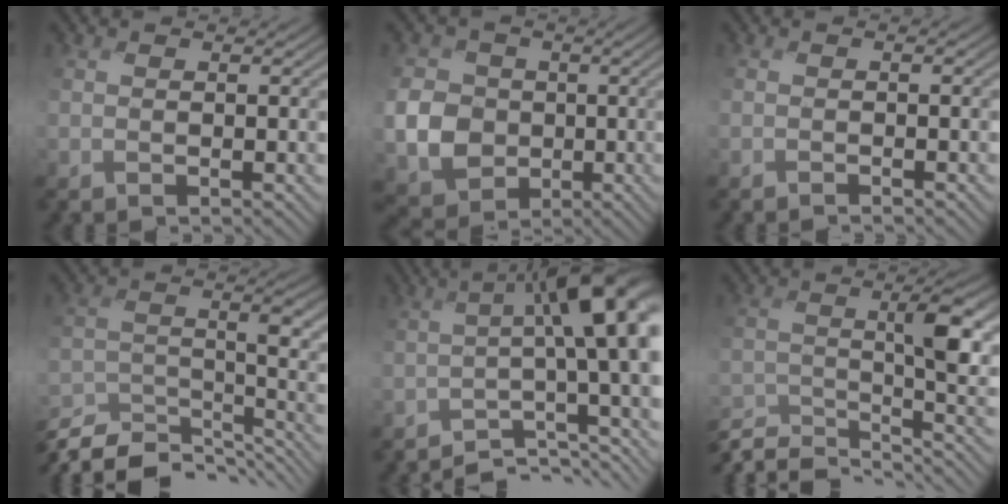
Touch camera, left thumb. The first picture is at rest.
{"total": 8.7, "force": [-1.4, 7.8, 3.4], "torque": [-0.111, -0.028, -0.041]}
{"total": 0.9, "force": [-0.7, -0.4, -0.1], "torque": [-0.002, 0.000, -0.020]}
{"total": 10.7, "force": [-10.0, 2.2, 3.2], "torque": [-0.082, 0.003, -0.176]}
{"total": 11.2, "force": [-4.9, 3.1, 9.6], "torque": [-0.134, 0.001, -0.084]}
{"total": 8.0, "force": [-6.1, 1.3, 5.0], "torque": [-0.082, -0.009, -0.129]}